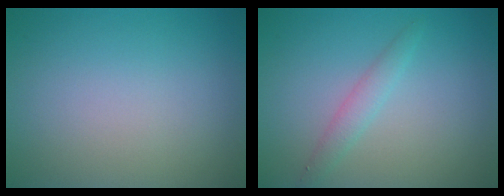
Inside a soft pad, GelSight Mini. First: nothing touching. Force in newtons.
{"total": 1.6, "press": 1.6, "slide": 0.0}